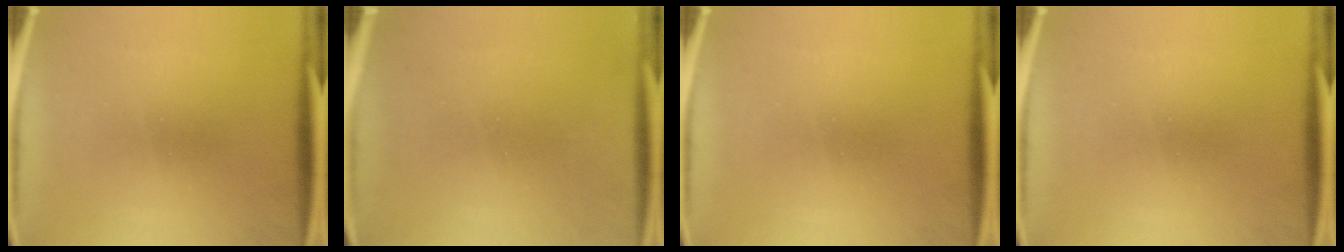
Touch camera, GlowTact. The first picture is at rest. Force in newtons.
{"total": 1.1}
{"total": 0.0}
{"total": 0.0}